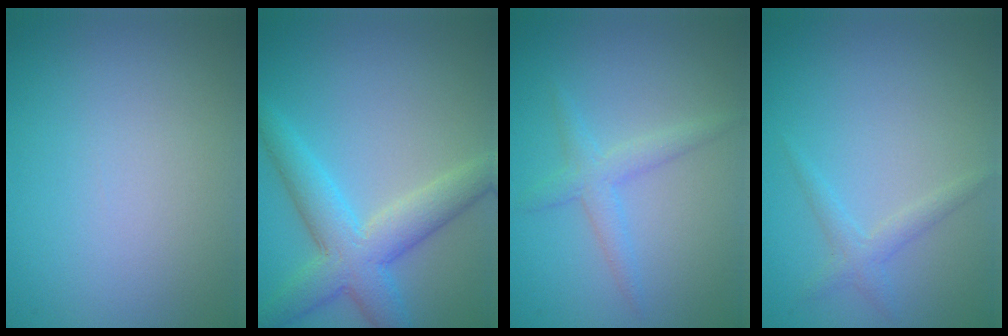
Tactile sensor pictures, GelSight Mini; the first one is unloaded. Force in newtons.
{"total": 5.6, "press": 5.6, "slide": 0.3}
{"total": 2.1, "press": 2.1, "slide": 0.3}
{"total": 1.5, "press": 1.5, "slide": 0.1}